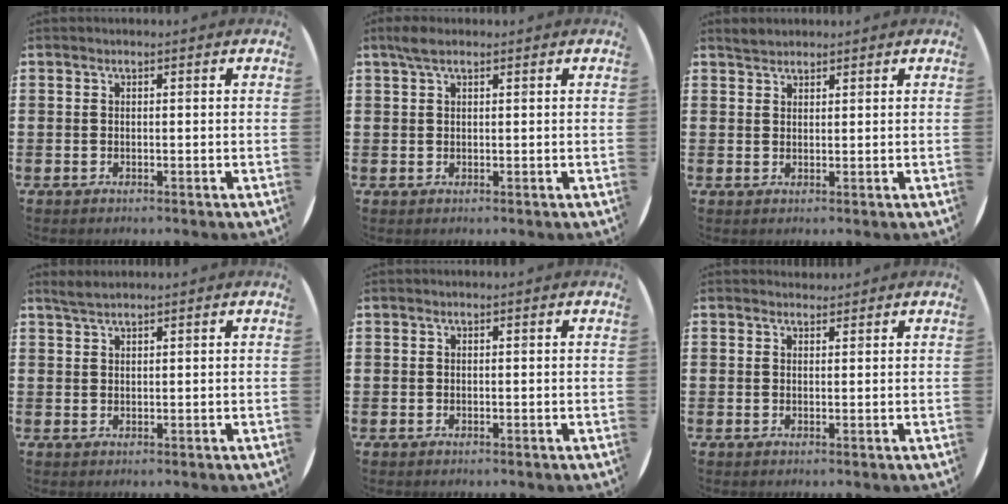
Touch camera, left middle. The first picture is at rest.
{"total": 2.0, "force": [1.4, 0.7, 1.4], "torque": [-0.030, 0.006, 0.024]}
{"total": 1.6, "force": [1.5, 0.4, 0.0], "torque": [0.005, 0.000, 0.028]}
{"total": 1.7, "force": [1.6, 0.1, 0.6], "torque": [-0.013, 0.002, 0.029]}
{"total": 0.0}
{"total": 1.0, "force": [1.0, 0.2, -0.1], "torque": [0.010, 0.000, 0.017]}